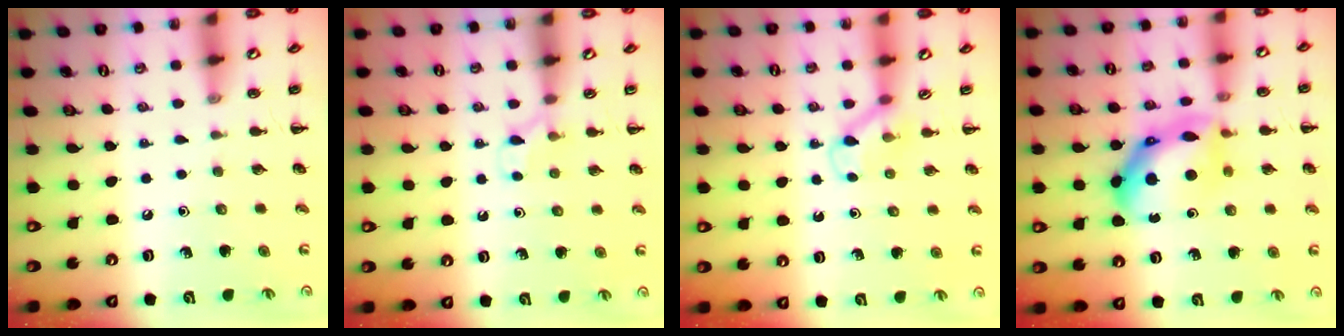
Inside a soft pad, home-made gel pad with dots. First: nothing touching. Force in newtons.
{"total": 4.2, "press": 4.0, "slide": 1.3}
{"total": 2.9, "press": 2.7, "slide": 1.1}
{"total": 14.1, "press": 14.1, "slide": 0.8}